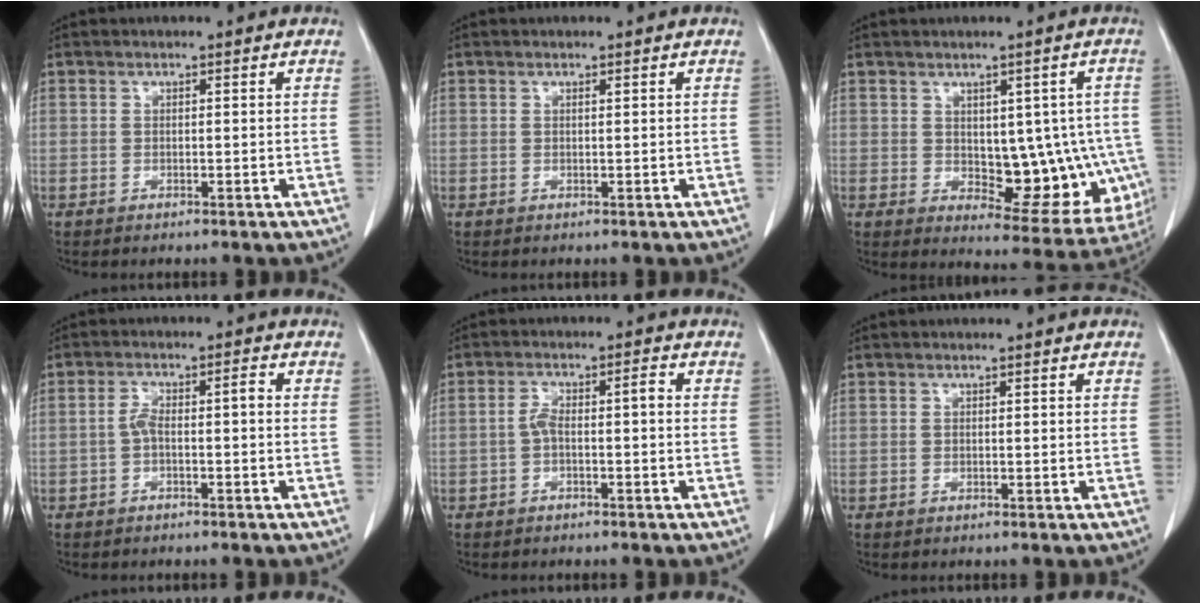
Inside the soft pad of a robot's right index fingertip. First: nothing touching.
{"total": 0.0}
{"total": 12.6, "force": [-0.6, 6.6, 10.7], "torque": [-0.110, 0.010, 0.017]}
{"total": 3.4, "force": [-0.7, 1.0, 3.2], "torque": [-0.062, 0.019, -0.009]}
{"total": 3.6, "force": [-0.6, 1.0, 3.4], "torque": [-0.066, 0.021, -0.007]}
{"total": 0.0}